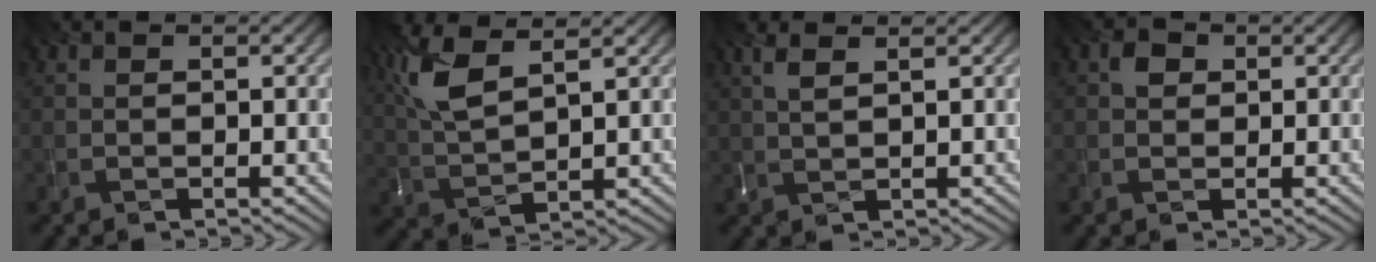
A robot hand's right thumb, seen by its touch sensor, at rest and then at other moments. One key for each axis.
{"total": 8.3, "fx": 4.3, "fy": 2.7, "fz": 6.6, "tx": -0.177, "ty": 0.019, "tz": 0.091}
{"total": 3.0, "fx": 1.7, "fy": 0.5, "fz": 2.5, "tx": -0.068, "ty": 0.009, "tz": 0.038}
{"total": 1.7, "fx": 0.5, "fy": 1.4, "fz": 0.9, "tx": -0.017, "ty": 0.004, "tz": 0.003}